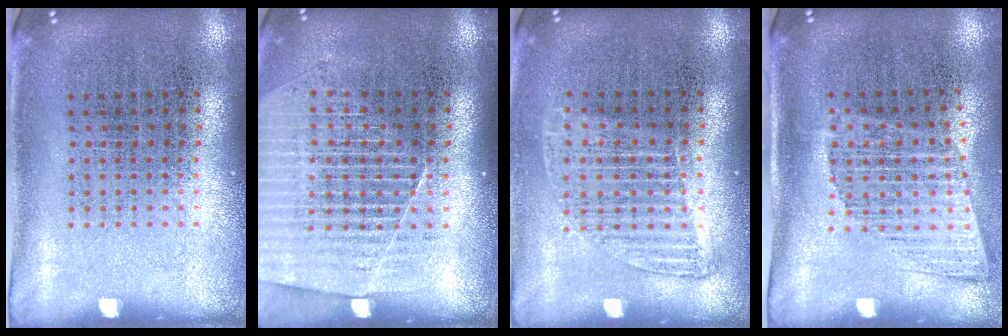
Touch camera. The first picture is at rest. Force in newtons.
{"total": 1.6, "press": 1.5, "slide": 0.4}
{"total": 1.3, "press": 1.1, "slide": 0.7}
{"total": 1.3, "press": 1.0, "slide": 0.8}